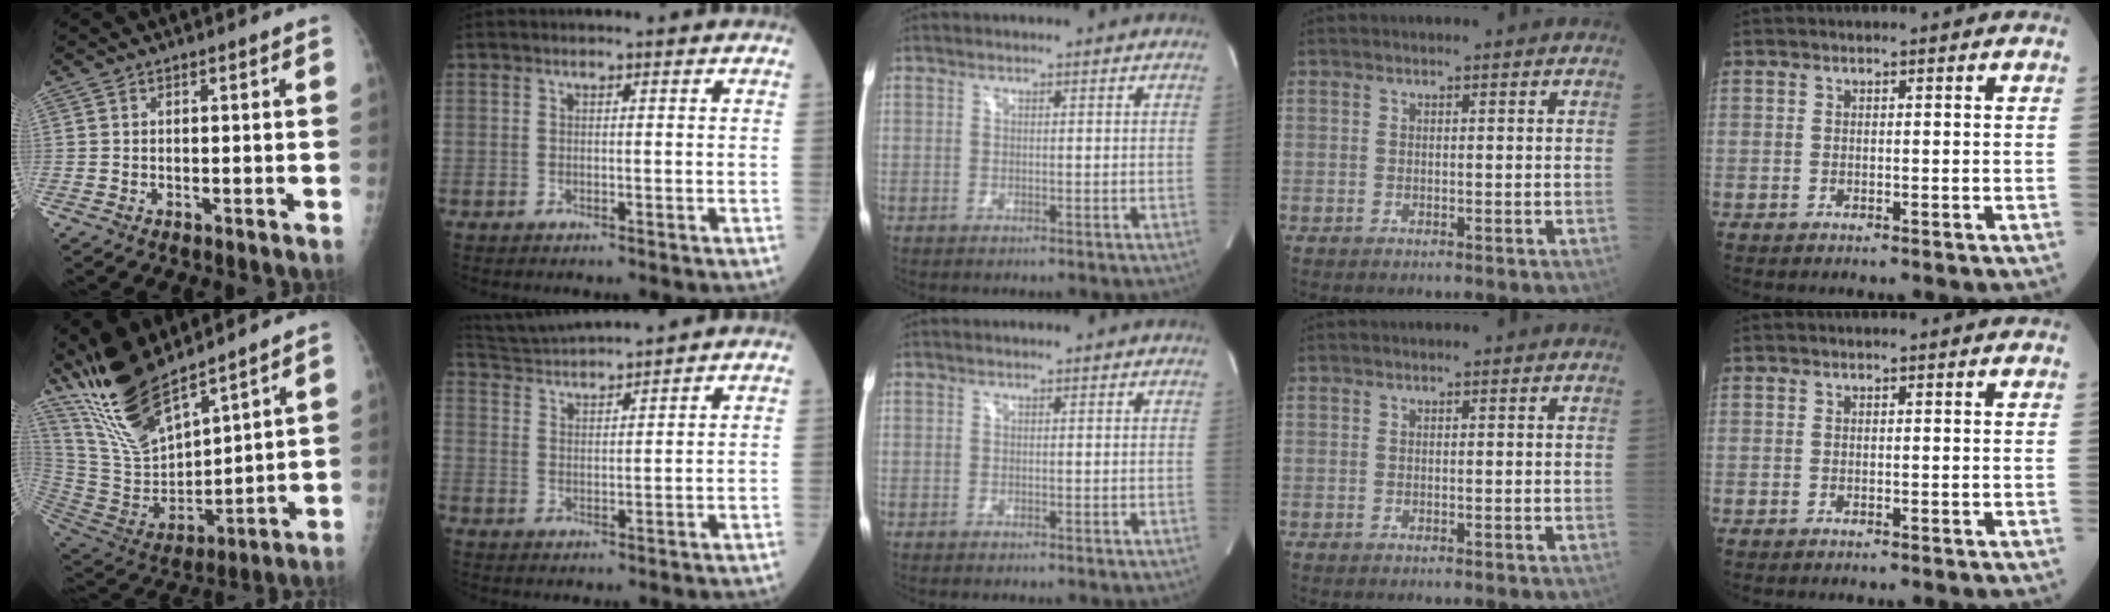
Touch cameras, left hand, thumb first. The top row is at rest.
{"thumb": {"total": 17.3, "force": [14.4, 4.5, 8.3], "torque": [-0.129, -0.078, 0.293]}, "index": {"total": 6.9, "force": [6.7, -1.5, 1.2], "torque": [-0.034, 0.013, 0.127]}}